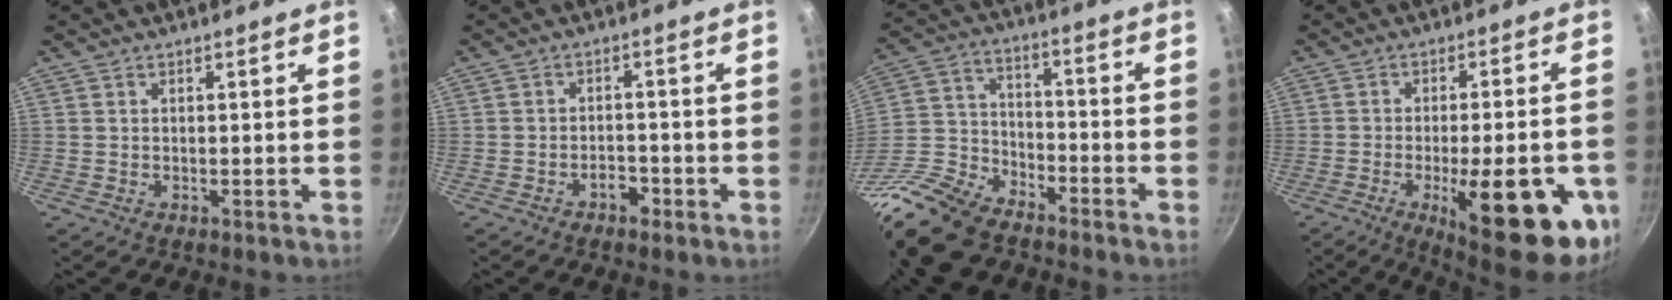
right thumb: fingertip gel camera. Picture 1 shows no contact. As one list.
[{"total": 2.9, "force": [-1.9, 1.5, 1.5], "torque": [-0.010, 0.022, -0.028]}, {"total": 20.2, "force": [-15.3, 9.4, 9.3], "torque": [-0.188, 0.069, -0.300]}, {"total": 22.3, "force": [-7.4, 7.1, 19.8], "torque": [-0.231, 0.003, -0.094]}]